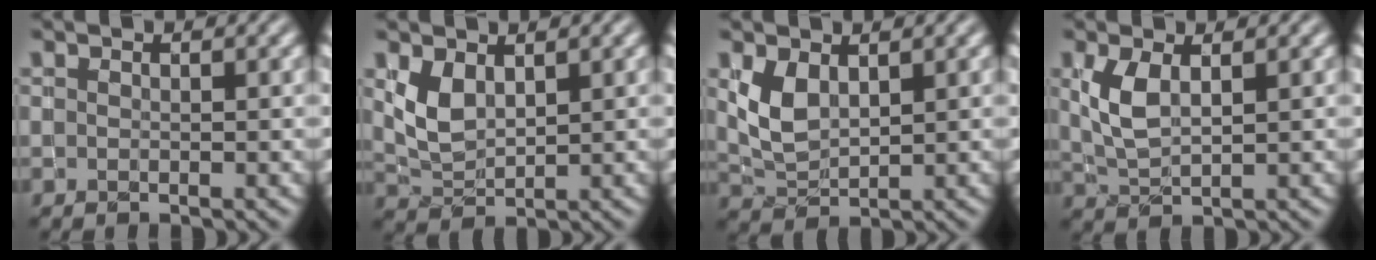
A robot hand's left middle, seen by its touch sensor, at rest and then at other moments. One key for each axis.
{"total": 2.7, "fx": 1.0, "fy": 1.6, "fz": 1.9, "tx": -0.045, "ty": -0.004, "tz": 0.028}
{"total": 3.0, "fx": 1.0, "fy": 1.8, "fz": 2.1, "tx": -0.052, "ty": -0.003, "tz": 0.027}
{"total": 3.3, "fx": 0.8, "fy": 1.6, "fz": 2.8, "tx": -0.071, "ty": 0.000, "tz": 0.022}